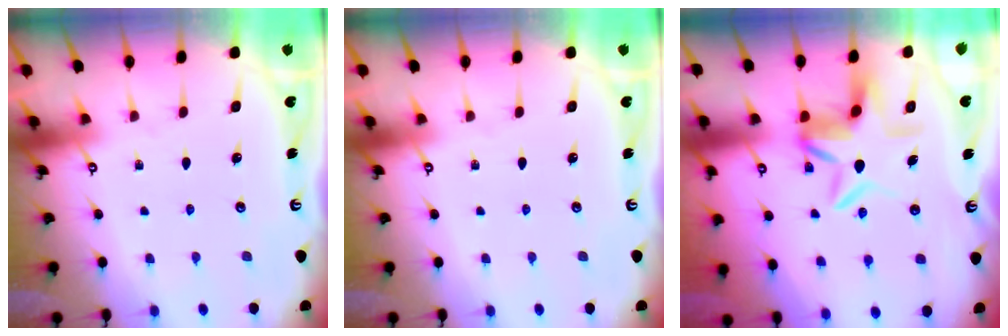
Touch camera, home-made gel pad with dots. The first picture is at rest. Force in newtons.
{"total": 0.0}
{"total": 6.8, "press": 6.1, "slide": 3.0}